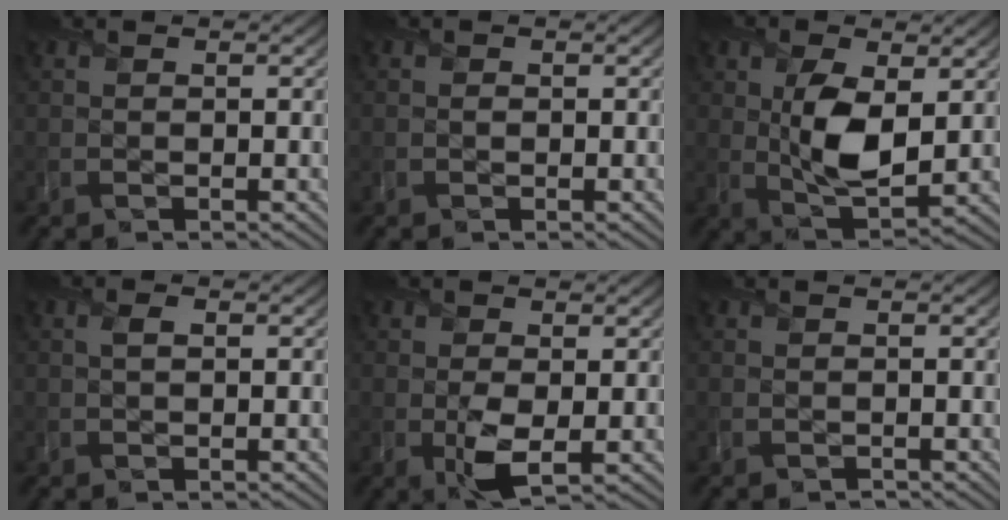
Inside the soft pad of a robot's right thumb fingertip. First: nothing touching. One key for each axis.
{"total": 0.5, "fx": -0.1, "fy": 0.5, "fz": 0.2, "tx": -0.004, "ty": -0.006, "tz": -0.004}
{"total": 7.8, "fx": 1.0, "fy": 4.2, "fz": 6.5, "tx": -0.138, "ty": -0.010, "tz": 0.022}
{"total": 1.2, "fx": 0.2, "fy": 0.7, "fz": 1.0, "tx": -0.022, "ty": 0.000, "tz": 0.001}
{"total": 3.6, "fx": -0.4, "fy": 2.1, "fz": 2.9, "tx": -0.068, "ty": -0.015, "tz": -0.006}
{"total": 0.8, "fx": -0.6, "fy": 0.4, "fz": 0.1, "tx": -0.004, "ty": -0.007, "tz": -0.012}